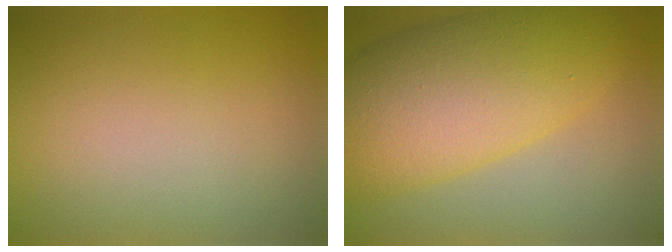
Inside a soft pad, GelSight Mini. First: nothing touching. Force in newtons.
{"total": 9.9, "press": 9.9, "slide": 0.2}